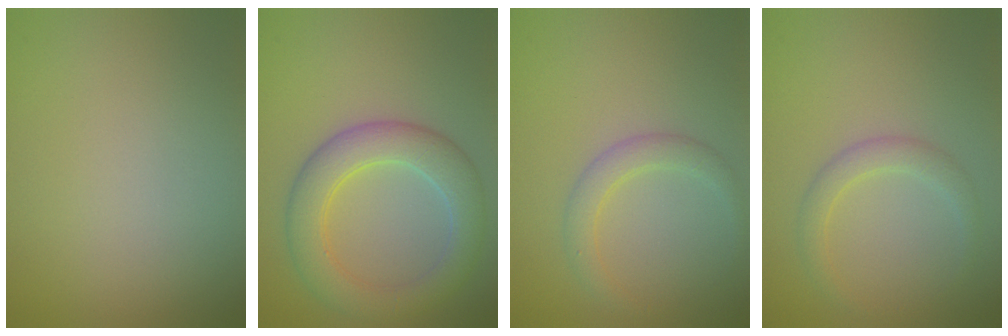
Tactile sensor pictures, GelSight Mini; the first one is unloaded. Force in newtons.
{"total": 5.4, "press": 5.4, "slide": 0.2}
{"total": 2.1, "press": 2.1, "slide": 0.0}
{"total": 1.9, "press": 1.9, "slide": 0.0}